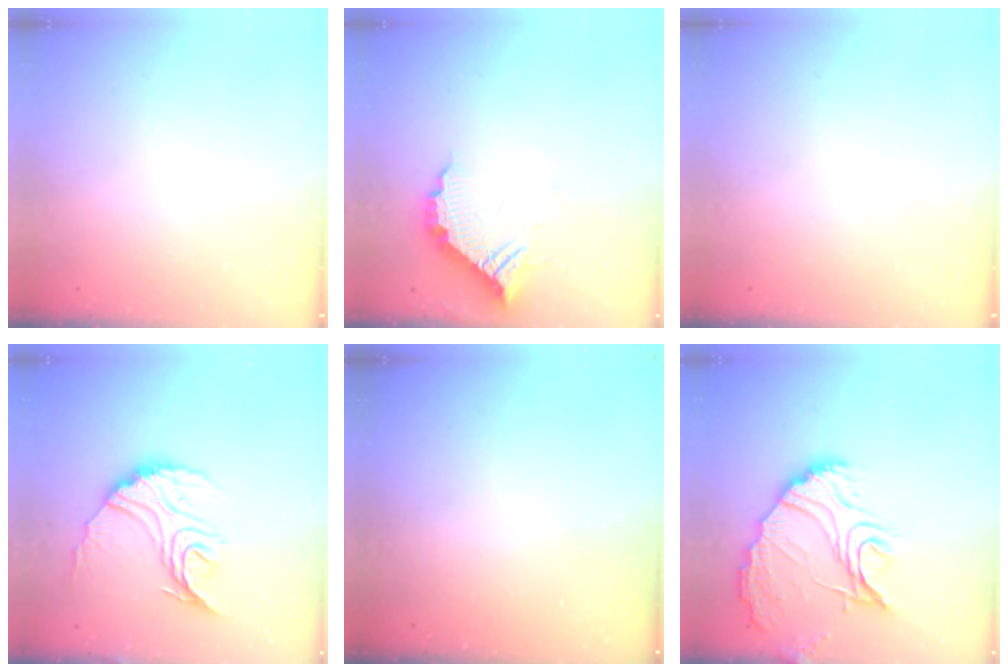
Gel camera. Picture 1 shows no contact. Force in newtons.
{"total": 11.4, "press": 11.4, "slide": 0.7}
{"total": 0.0}
{"total": 16.7, "press": 16.6, "slide": 1.5}
{"total": 3.3, "press": 3.3, "slide": 0.1}
{"total": 17.9, "press": 17.9, "slide": 0.6}